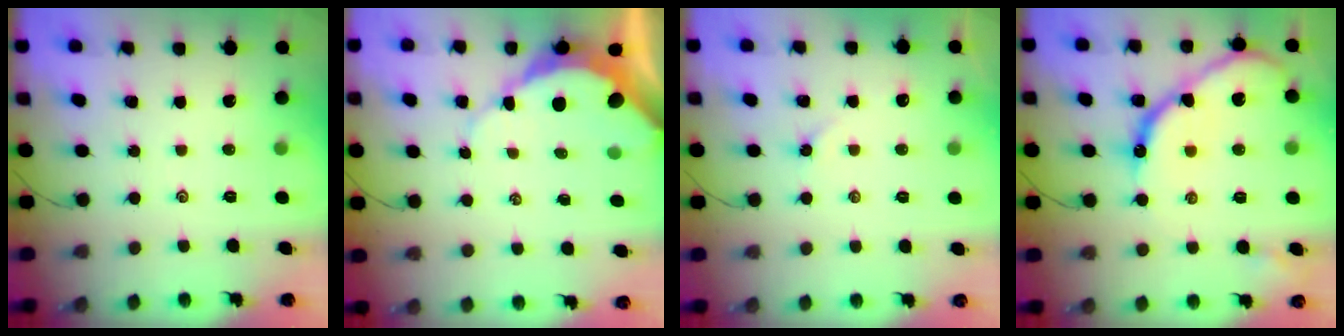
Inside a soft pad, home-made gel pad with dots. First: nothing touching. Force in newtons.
{"total": 8.7, "press": 8.6, "slide": 0.7}
{"total": 2.6, "press": 2.5, "slide": 0.5}
{"total": 13.6, "press": 13.6, "slide": 0.6}